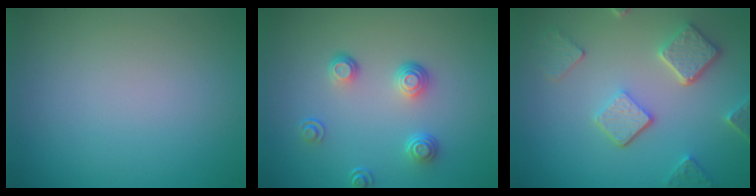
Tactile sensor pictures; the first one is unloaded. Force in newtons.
{"total": 2.6, "press": 1.7, "slide": 2.0}
{"total": 5.1, "press": 3.9, "slide": 3.2}